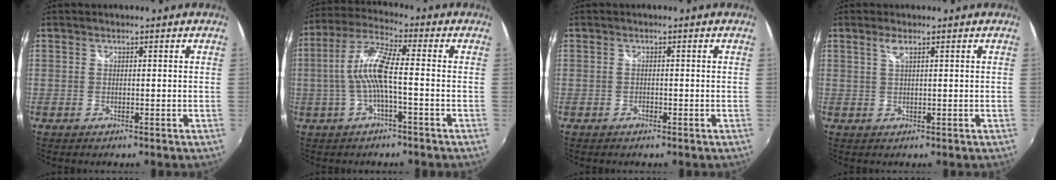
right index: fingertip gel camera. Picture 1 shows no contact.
{"total": 9.2, "force": [-1.2, 1.3, 9.0], "torque": [-0.192, 0.010, -0.021]}
{"total": 0.6, "force": [-0.5, 0.4, 0.1], "torque": [-0.001, -0.002, -0.008]}
{"total": 1.5, "force": [0.8, 0.0, 1.3], "torque": [-0.025, 0.002, 0.016]}